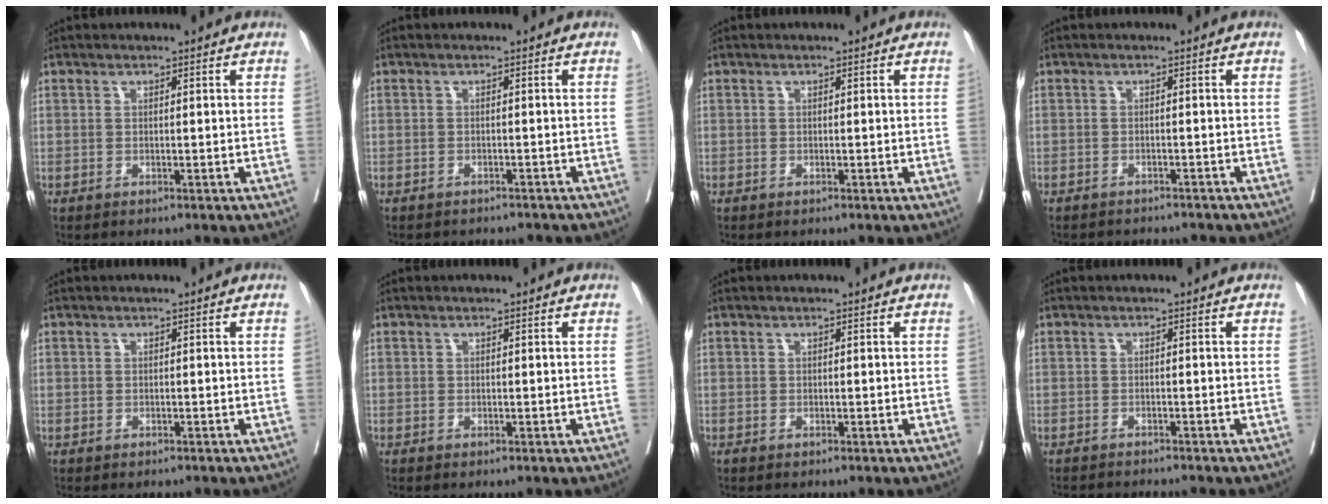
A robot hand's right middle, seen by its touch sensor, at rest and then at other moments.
{"total": 6.7, "force": [-6.3, 1.8, 1.7], "torque": [-0.016, -0.001, -0.068]}
{"total": 0.0}
{"total": 7.1, "force": [-6.8, 1.4, 1.7], "torque": [-0.015, -0.005, -0.079]}
{"total": 0.6, "force": [-0.5, 0.4, 0.0], "torque": [-0.006, 0.003, -0.010]}
{"total": 0.0}
{"total": 0.0}
{"total": 6.3, "force": [-5.9, 0.1, 2.2], "torque": [-0.018, -0.012, -0.082]}